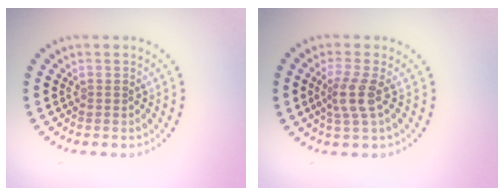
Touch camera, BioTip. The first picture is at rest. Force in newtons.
{"total": 2.6, "press": 2.0, "slide": 1.7}